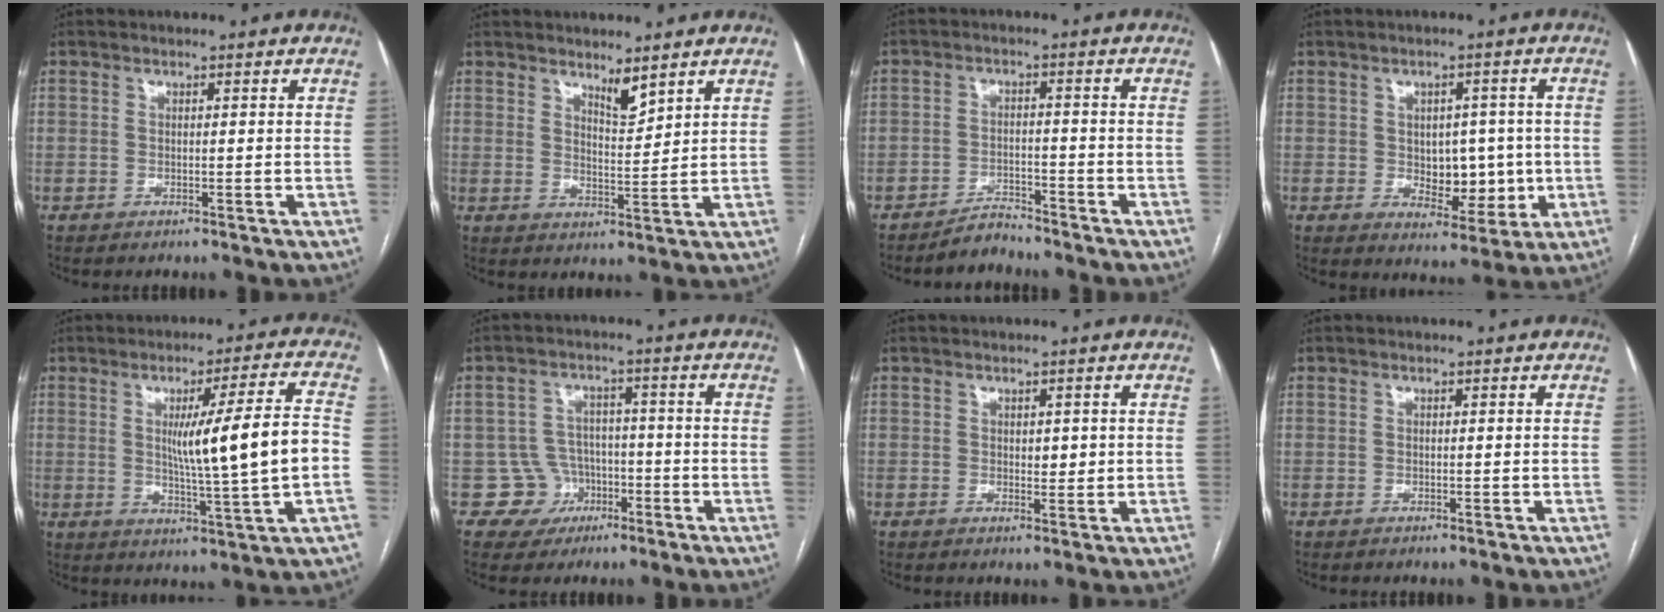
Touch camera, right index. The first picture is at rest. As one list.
[{"total": 3.6, "force": [3.0, 0.6, 1.9], "torque": [-0.033, -0.015, 0.055]}, {"total": 3.2, "force": [-3.1, 0.6, 0.3], "torque": [-0.002, -0.007, -0.055]}, {"total": 7.4, "force": [-0.3, 4.6, 5.8], "torque": [-0.068, 0.007, 0.008]}, {"total": 13.4, "force": [0.1, -0.8, 13.4], "torque": [-0.203, -0.005, 0.005]}, {"total": 5.7, "force": [-2.2, 5.2, -0.2], "torque": [0.014, 0.018, -0.031]}, {"total": 1.8, "force": [0.3, 1.1, 1.4], "torque": [-0.016, -0.001, 0.006]}, {"total": 0.0}]